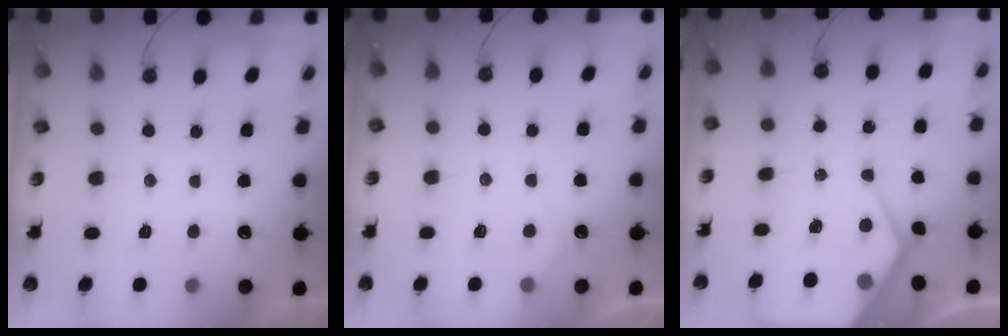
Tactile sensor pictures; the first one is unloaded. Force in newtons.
{"total": 4.5, "press": 4.4, "slide": 0.5}
{"total": 10.3, "press": 10.2, "slide": 1.0}